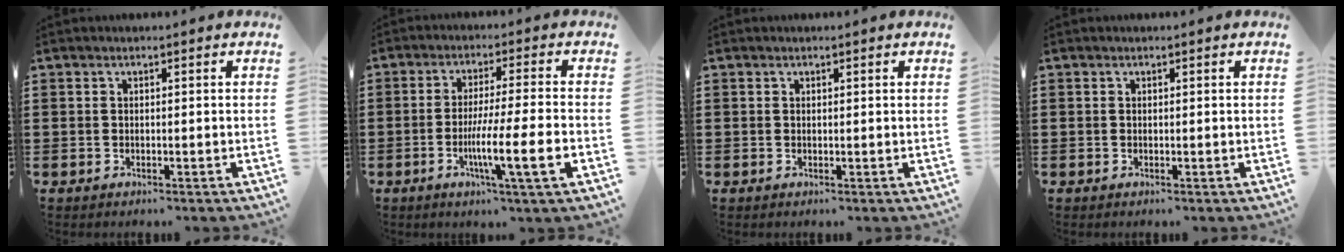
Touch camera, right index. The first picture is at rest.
{"total": 9.0, "force": [-3.0, 0.0, 8.5], "torque": [-0.154, -0.015, -0.056]}
{"total": 0.0}
{"total": 0.0}